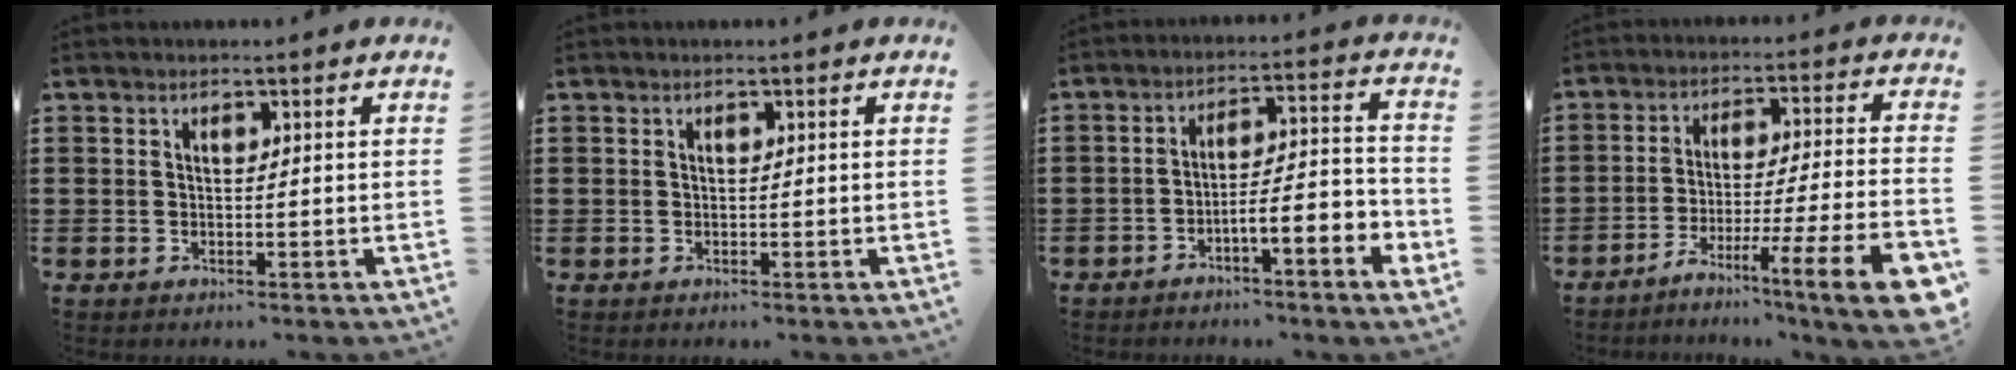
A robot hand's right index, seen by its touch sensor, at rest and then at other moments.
{"total": 0.0}
{"total": 5.9, "force": [-3.9, 0.6, 4.4], "torque": [-0.075, -0.009, -0.074]}
{"total": 10.7, "force": [-7.1, 0.5, 8.0], "torque": [-0.123, 0.009, -0.129]}